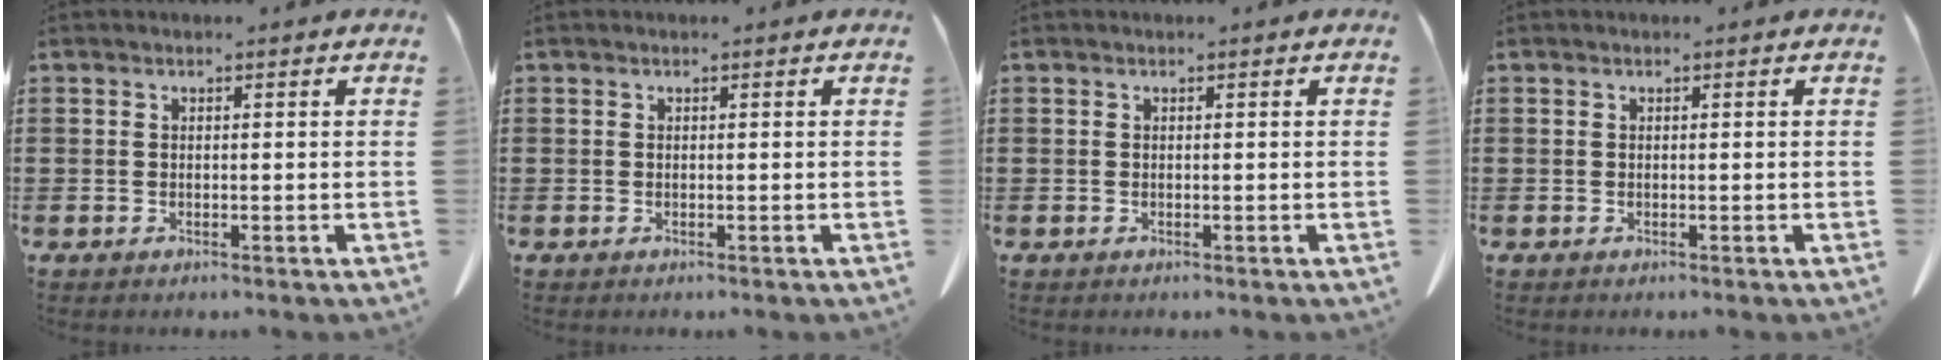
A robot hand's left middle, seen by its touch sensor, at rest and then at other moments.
{"total": 0.0}
{"total": 0.0}
{"total": 0.0}